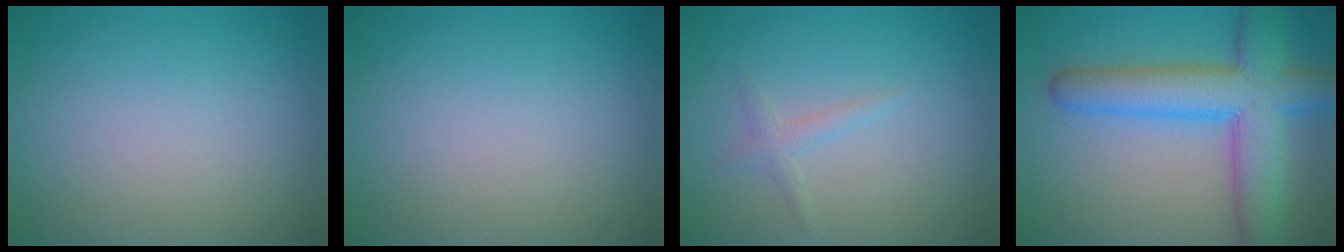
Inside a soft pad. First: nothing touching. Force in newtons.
{"total": 0.0}
{"total": 1.1, "press": 1.1, "slide": 0.1}
{"total": 8.4, "press": 8.4, "slide": 0.4}